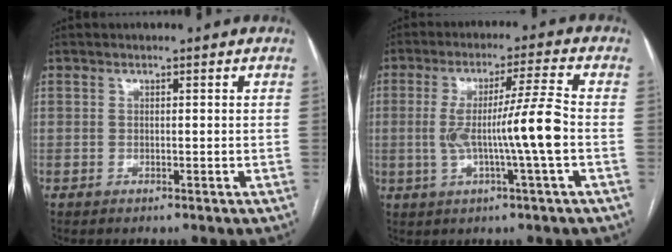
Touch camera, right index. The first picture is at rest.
{"total": 9.9, "force": [-1.3, -1.1, 9.7], "torque": [-0.181, 0.005, -0.021]}